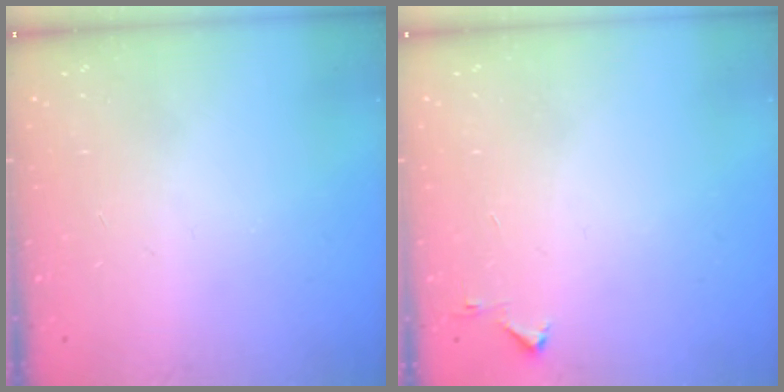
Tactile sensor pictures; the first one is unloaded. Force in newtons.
{"total": 3.1, "press": 3.0, "slide": 0.3}